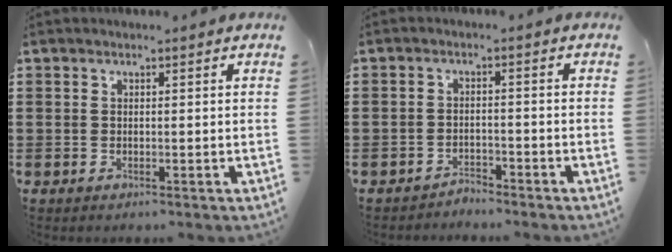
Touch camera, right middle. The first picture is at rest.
{"total": 2.3, "force": [-2.3, 0.2, -0.1], "torque": [-0.006, 0.002, -0.052]}